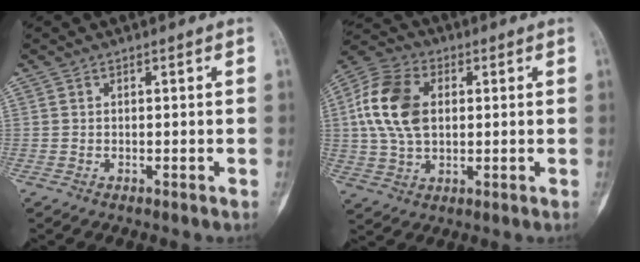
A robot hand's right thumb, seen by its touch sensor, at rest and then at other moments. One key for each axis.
{"total": 13.5, "fx": 1.9, "fy": 9.0, "fz": 9.9, "tx": -0.195, "ty": 0.014, "tz": 0.031}